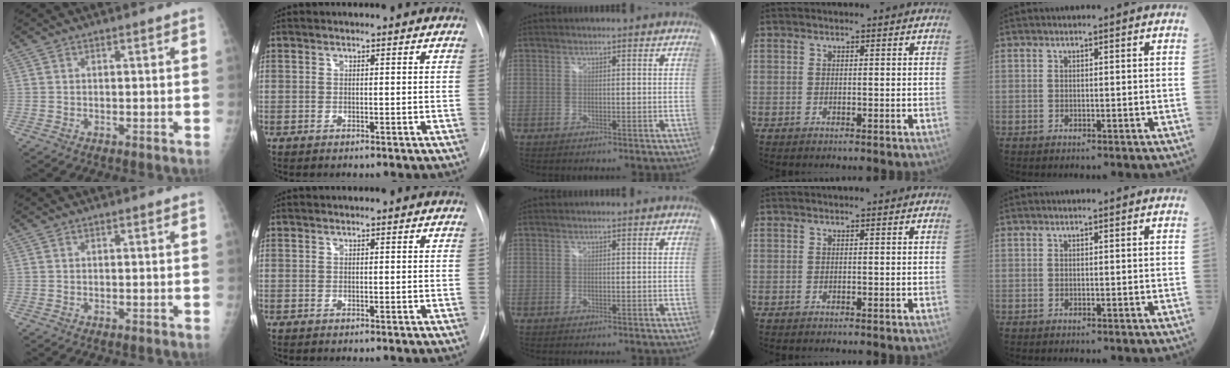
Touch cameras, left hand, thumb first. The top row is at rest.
{}